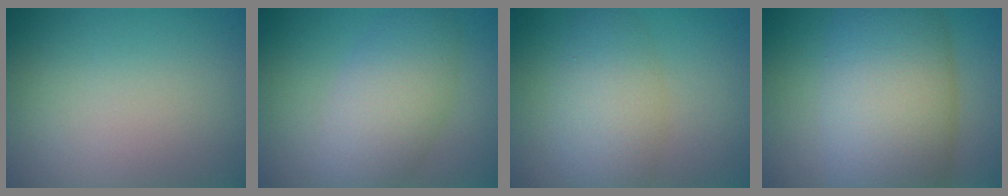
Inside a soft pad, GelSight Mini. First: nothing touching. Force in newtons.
{"total": 5.5, "press": 5.5, "slide": 0.1}
{"total": 4.7, "press": 4.7, "slide": 0.1}
{"total": 12.0, "press": 12.0, "slide": 0.6}